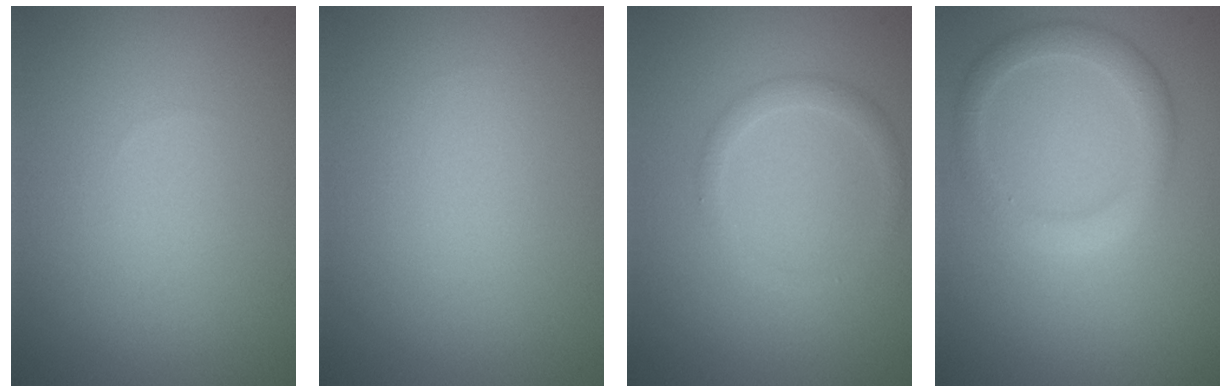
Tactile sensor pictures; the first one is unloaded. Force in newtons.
{"total": 0.0}
{"total": 1.5, "press": 1.5, "slide": 0.1}
{"total": 2.8, "press": 2.8, "slide": 0.2}